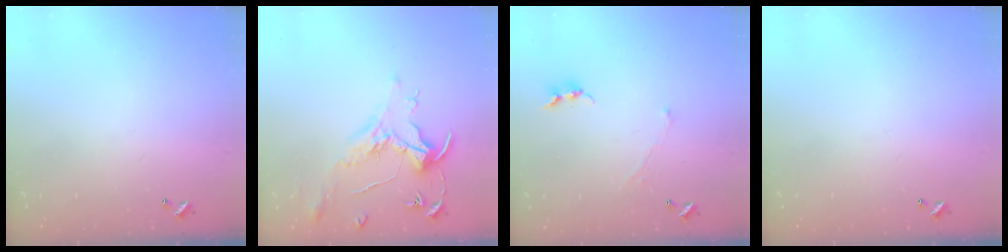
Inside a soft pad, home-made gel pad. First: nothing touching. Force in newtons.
{"total": 1.6, "press": 1.4, "slide": 0.7}
{"total": 0.8, "press": 0.7, "slide": 0.3}
{"total": 0.0}